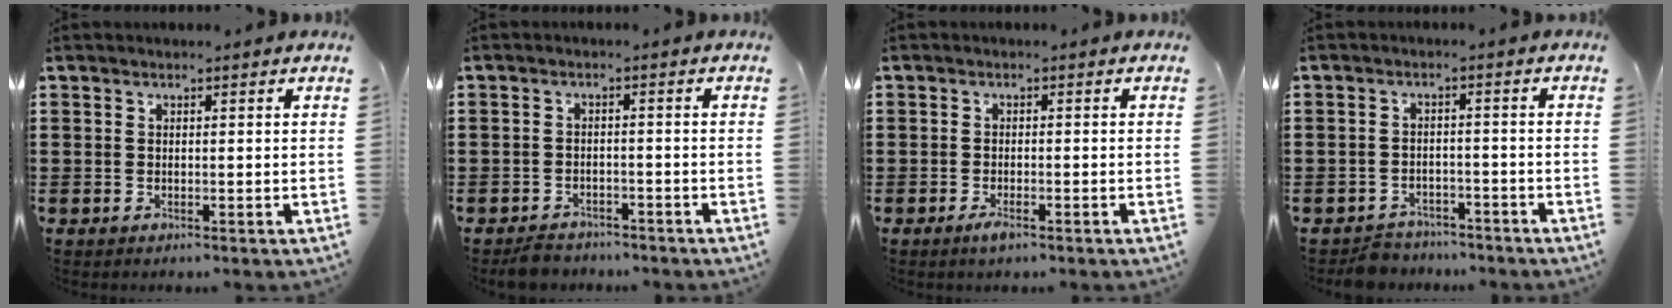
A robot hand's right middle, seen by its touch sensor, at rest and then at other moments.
{"total": 2.3, "force": [-2.2, 0.7, 0.1], "torque": [-0.008, 0.002, -0.047]}
{"total": 1.9, "force": [-1.2, 0.6, 1.4], "torque": [-0.032, -0.004, -0.025]}
{"total": 3.2, "force": [-3.1, 0.7, -0.1], "torque": [-0.006, 0.002, -0.067]}